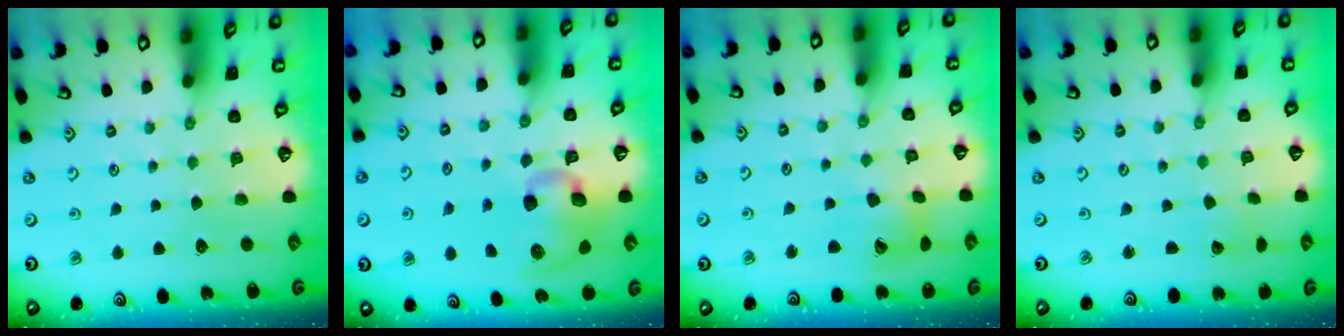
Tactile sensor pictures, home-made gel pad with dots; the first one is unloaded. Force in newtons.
{"total": 13.5, "press": 13.4, "slide": 1.7}
{"total": 11.2, "press": 11.1, "slide": 1.5}
{"total": 1.7, "press": 1.7, "slide": 0.1}